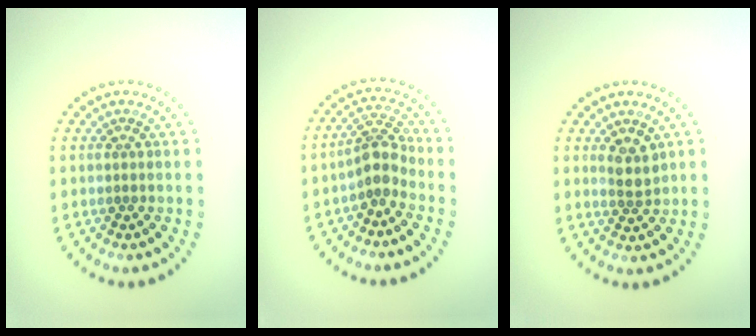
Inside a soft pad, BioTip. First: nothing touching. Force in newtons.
{"total": 2.7, "press": 2.0, "slide": 1.8}
{"total": 2.0, "press": 1.7, "slide": 1.1}